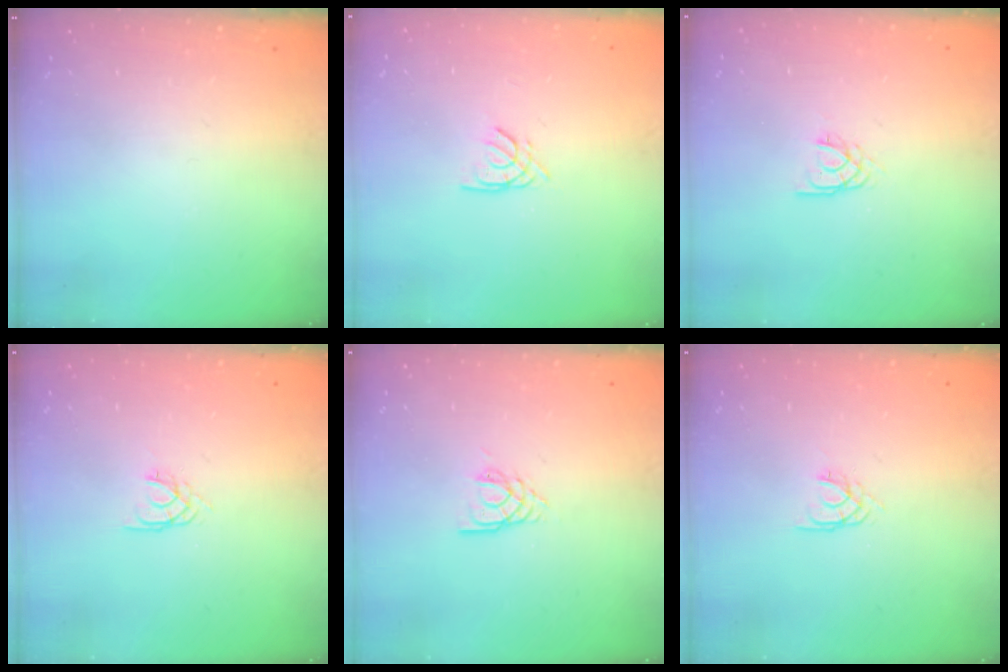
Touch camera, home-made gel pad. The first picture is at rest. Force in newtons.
{"total": 1.6, "press": 1.6, "slide": 0.2}
{"total": 2.2, "press": 2.2, "slide": 0.4}
{"total": 1.7, "press": 1.7, "slide": 0.1}
{"total": 2.9, "press": 2.8, "slide": 0.4}
{"total": 1.7, "press": 1.7, "slide": 0.1}